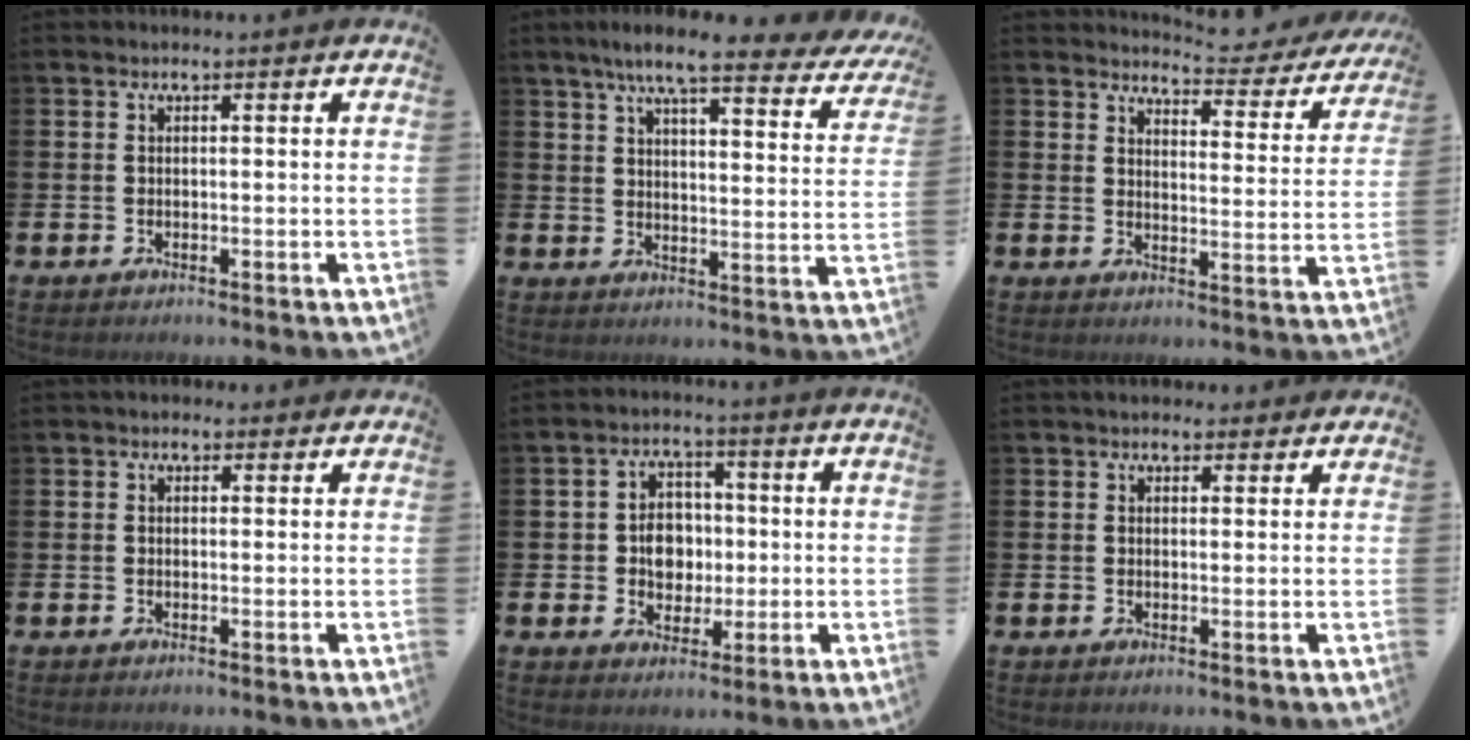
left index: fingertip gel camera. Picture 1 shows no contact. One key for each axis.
{"total": 7.6, "fx": 6.4, "fy": 0.9, "fz": 4.1, "tx": -0.086, "ty": -0.035, "tz": 0.103}
{"total": 4.2, "fx": 4.0, "fy": 0.8, "fz": 0.9, "tx": -0.019, "ty": -0.033, "tz": 0.062}
{"total": 1.2, "fx": 0.8, "fy": 0.8, "fz": 0.2, "tx": 0.006, "ty": 0.005, "tz": 0.012}
{"total": 5.4, "fx": 0.1, "fy": 4.6, "fz": 2.8, "tx": -0.052, "ty": 0.011, "tz": -0.005}
{"total": 2.0, "fx": 1.8, "fy": 0.9, "fz": 0.1, "tx": 0.016, "ty": -0.006, "tz": 0.028}